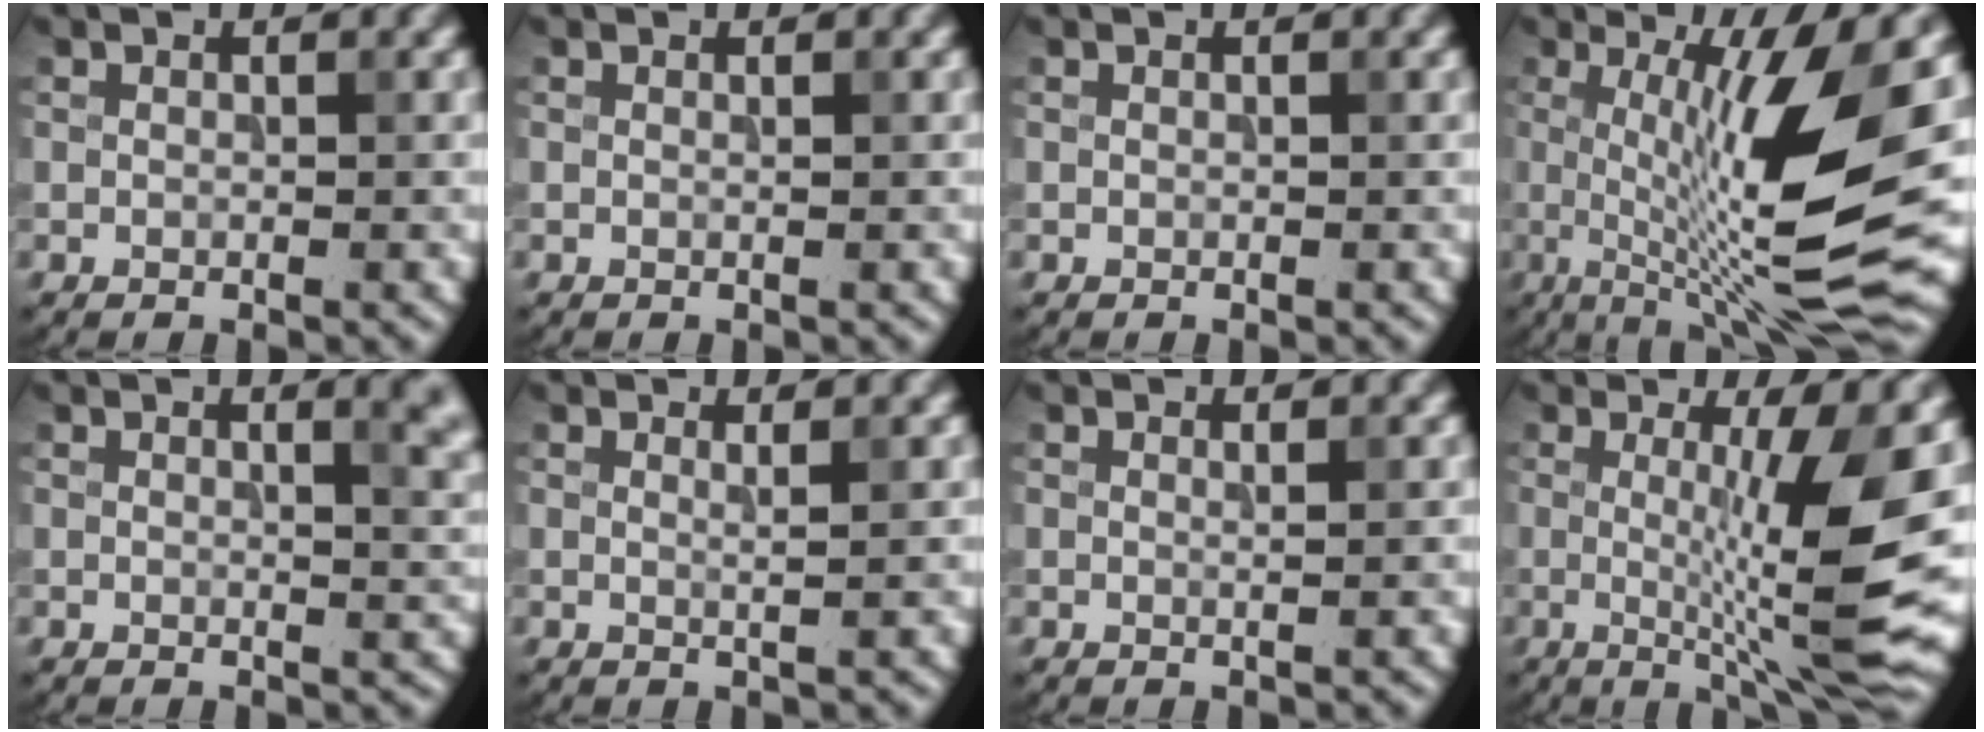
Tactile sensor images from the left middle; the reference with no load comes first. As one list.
[{"total": 0.0}, {"total": 0.0}, {"total": 13.2, "force": [0.1, 2.8, 12.9], "torque": [-0.196, -0.003, 0.003]}, {"total": 4.0, "force": [1.7, 1.6, 3.2], "torque": [-0.018, 0.005, 0.019]}, {"total": 1.2, "force": [0.5, 0.4, 1.0], "torque": [-0.007, -0.001, 0.001]}, {"total": 0.9, "force": [0.3, 0.4, 0.7], "torque": [-0.002, -0.002, -0.001]}, {"total": 10.1, "force": [0.2, 1.5, 10.0], "torque": [-0.133, -0.014, 0.007]}]